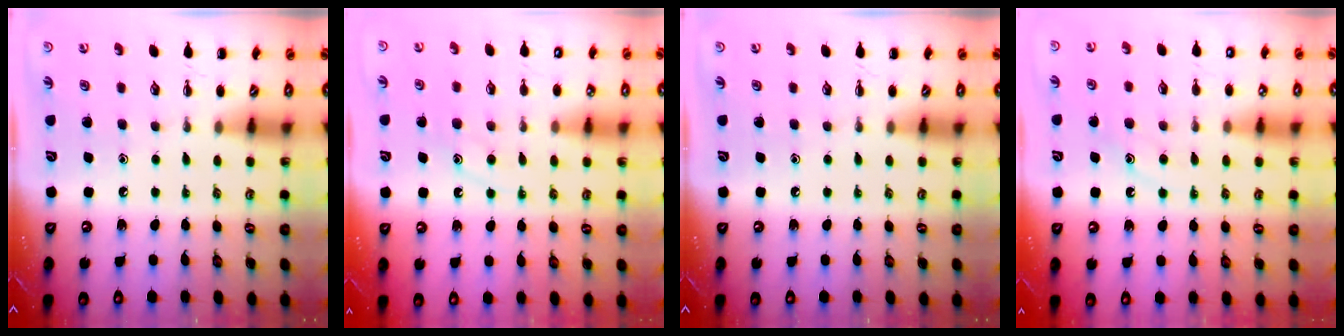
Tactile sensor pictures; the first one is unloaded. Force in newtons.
{"total": 10.5, "press": 10.4, "slide": 0.8}
{"total": 0.0}
{"total": 11.2, "press": 11.1, "slide": 1.2}